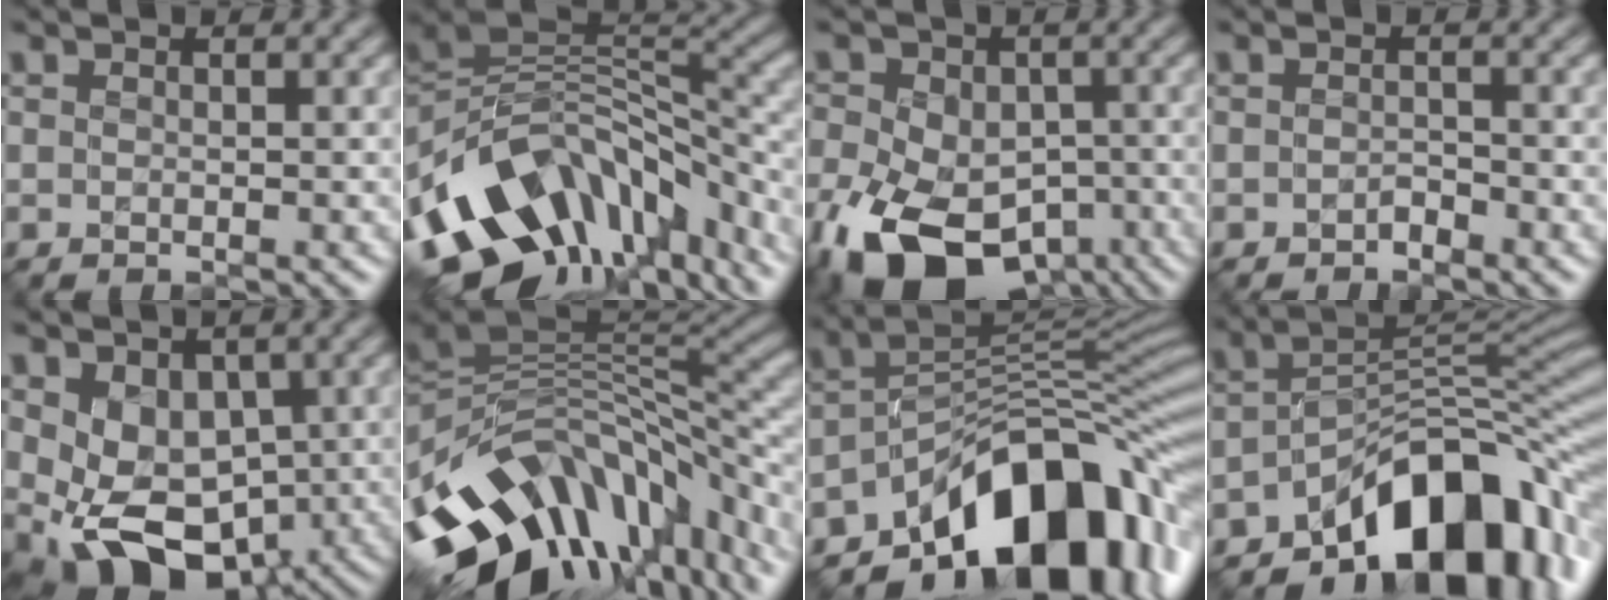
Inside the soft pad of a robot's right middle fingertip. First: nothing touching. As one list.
[{"total": 14.6, "force": [-7.2, 8.5, 9.4], "torque": [-0.189, 0.010, -0.115]}, {"total": 15.0, "force": [-7.3, 9.7, 8.9], "torque": [-0.171, -0.042, -0.115]}, {"total": 0.8, "force": [-0.6, 0.3, 0.4], "torque": [-0.007, 0.005, -0.011]}, {"total": 7.6, "force": [-0.5, 5.6, 5.2], "torque": [-0.089, -0.021, 0.004]}, {"total": 15.7, "force": [-5.7, 8.9, 11.6], "torque": [-0.197, -0.010, -0.089]}, {"total": 13.1, "force": [-7.1, 6.6, 8.8], "torque": [-0.117, 0.010, -0.120]}, {"total": 12.0, "force": [-7.0, 5.5, 8.0], "torque": [-0.096, 0.004, -0.122]}]